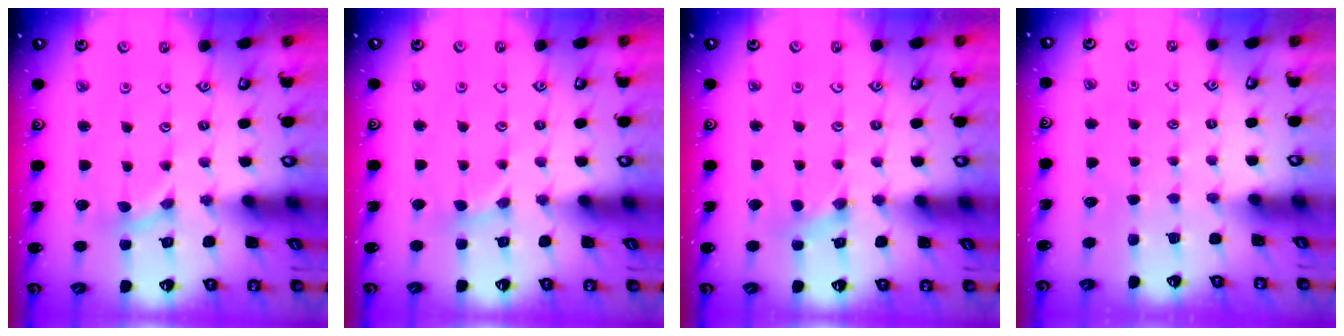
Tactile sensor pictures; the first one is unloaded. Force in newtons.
{"total": 1.0, "press": 1.0, "slide": 0.2}
{"total": 0.0}
{"total": 0.0}